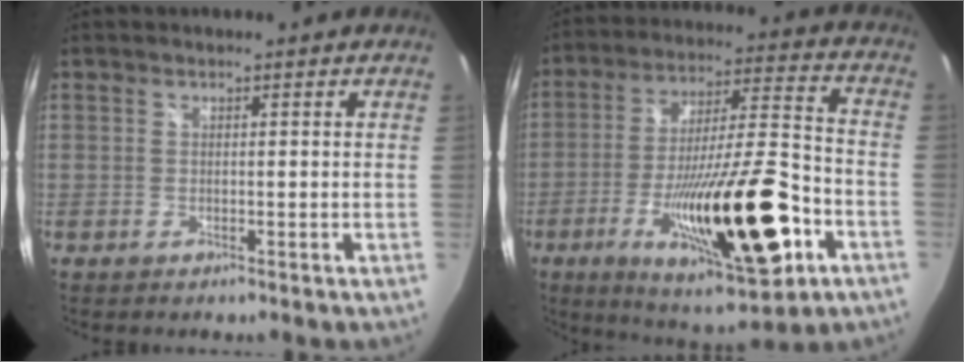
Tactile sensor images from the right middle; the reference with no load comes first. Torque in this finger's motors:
{"motor_torque": [2.14, 0.00, 1.05, 0.21]}